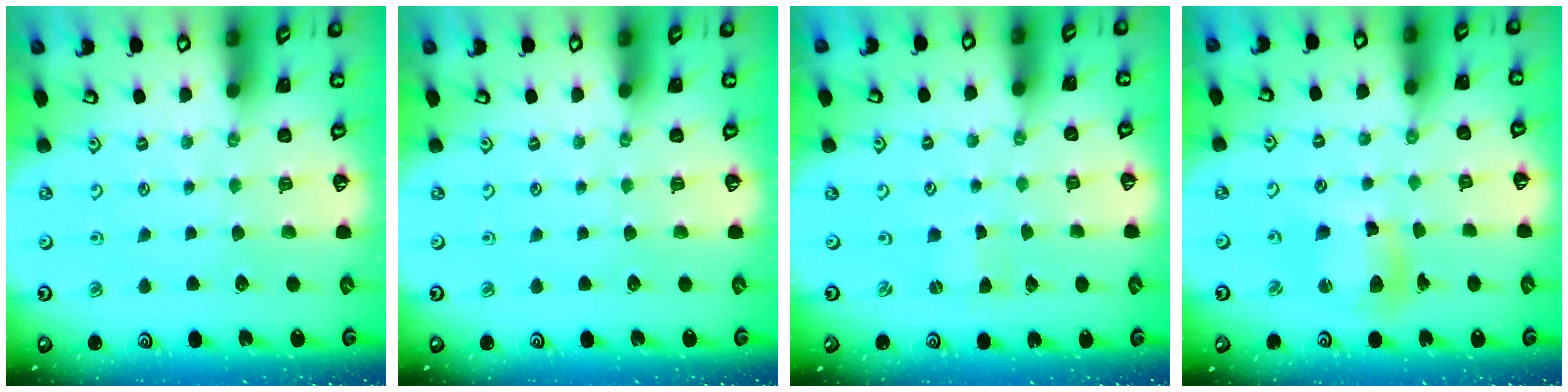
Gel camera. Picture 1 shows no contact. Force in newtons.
{"total": 0.0}
{"total": 0.0}
{"total": 11.2, "press": 11.2, "slide": 1.4}